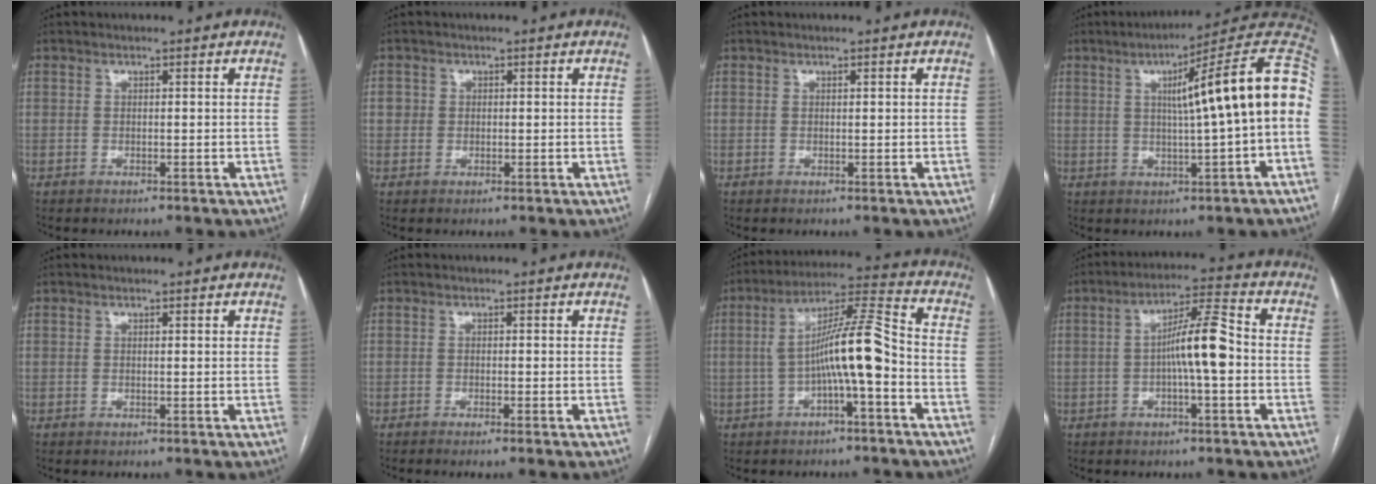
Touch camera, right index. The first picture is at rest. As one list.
[{"total": 1.8, "force": [0.2, 1.8, 0.4], "torque": [0.000, 0.010, 0.004]}, {"total": 0.0}, {"total": 15.9, "force": [1.7, -0.4, 15.8], "torque": [-0.212, 0.032, 0.015]}, {"total": 0.5, "force": [0.3, 0.0, 0.4], "torque": [-0.008, 0.001, 0.003]}, {"total": 1.3, "force": [-0.8, -0.2, 1.0], "torque": [-0.020, -0.001, -0.014]}, {"total": 10.7, "force": [-2.3, 0.7, 10.4], "torque": [-0.185, 0.030, -0.040]}, {"total": 8.4, "force": [-0.9, 0.8, 8.3], "torque": [-0.146, 0.020, -0.020]}]